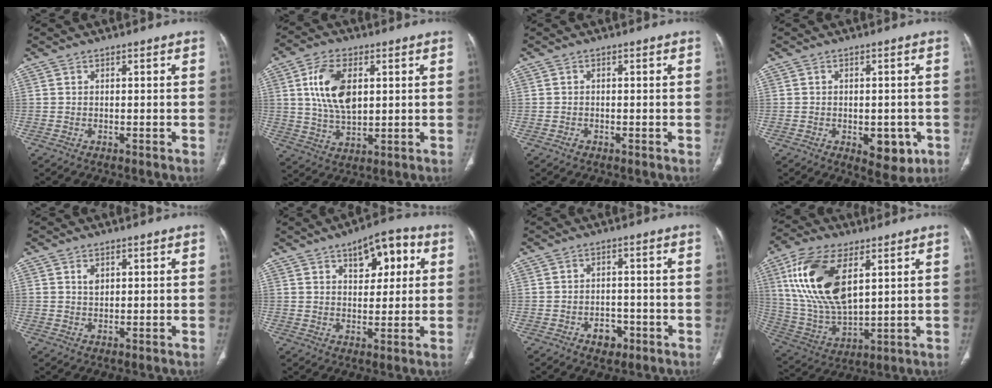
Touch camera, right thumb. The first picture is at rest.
{"total": 11.6, "force": [2.8, 6.5, 9.2], "torque": [-0.166, -0.007, 0.055]}
{"total": 0.9, "force": [-0.5, 0.6, 0.3], "torque": [-0.004, 0.002, -0.010]}
{"total": 7.1, "force": [-2.3, 4.0, 5.4], "torque": [-0.043, 0.002, -0.018]}
{"total": 1.8, "force": [0.8, 1.1, 1.1], "torque": [-0.015, -0.003, 0.018]}
{"total": 10.2, "force": [4.1, 5.3, 7.6], "torque": [-0.071, 0.001, 0.054]}
{"total": 4.1, "force": [-2.0, 2.9, 2.1], "torque": [-0.013, 0.014, -0.025]}
{"total": 19.1, "force": [6.7, 9.4, 15.2], "torque": [-0.300, -0.020, 0.135]}